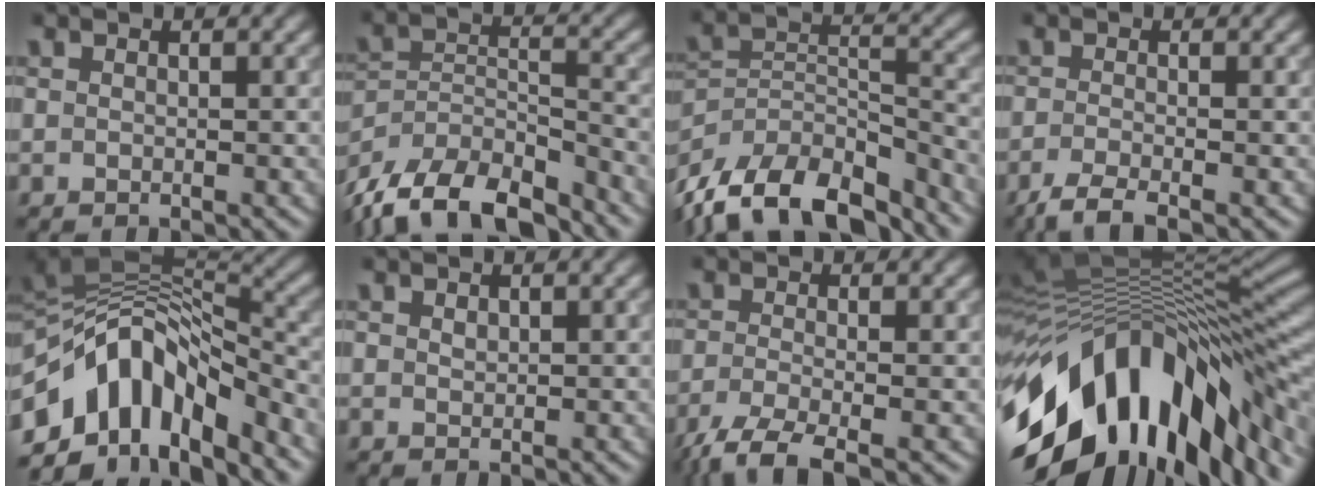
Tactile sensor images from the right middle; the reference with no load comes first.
{"total": 12.8, "force": [-10.9, 4.5, 5.0], "torque": [-0.089, -0.008, -0.170]}
{"total": 14.2, "force": [-11.5, 5.9, 5.9], "torque": [-0.104, 0.004, -0.178]}
{"total": 2.8, "force": [-2.0, 0.4, 1.9], "torque": [-0.035, -0.009, -0.050]}
{"total": 11.6, "force": [-5.1, 6.4, 8.2], "torque": [-0.130, 0.016, -0.096]}
{"total": 0.5, "force": [0.3, 0.3, 0.2], "torque": [-0.004, 0.000, 0.007]}
{"total": 4.1, "force": [-2.8, 0.8, 2.8], "torque": [-0.053, -0.012, -0.065]}
{"total": 16.3, "force": [-6.8, 8.2, 12.2], "torque": [-0.212, 0.000, -0.114]}